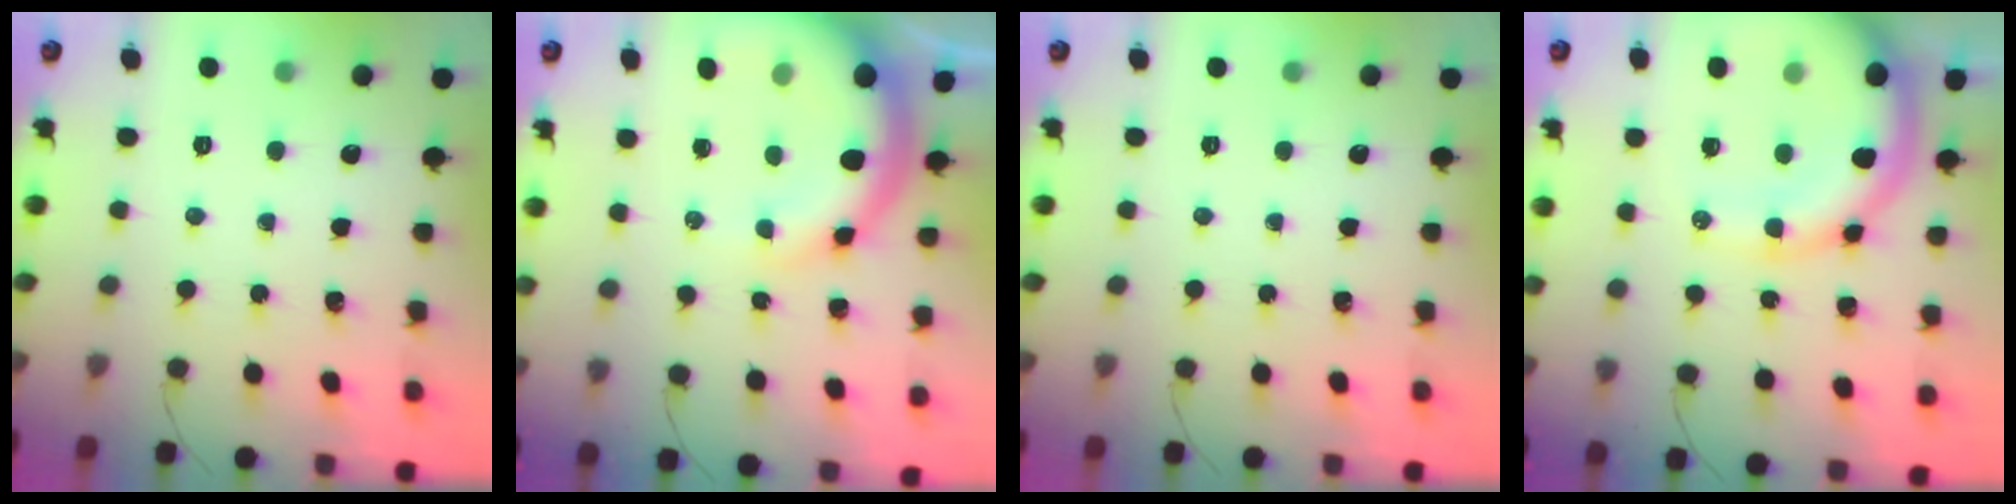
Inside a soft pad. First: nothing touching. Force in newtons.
{"total": 14.5, "press": 14.2, "slide": 2.9}
{"total": 0.0}
{"total": 16.5, "press": 16.2, "slide": 3.6}